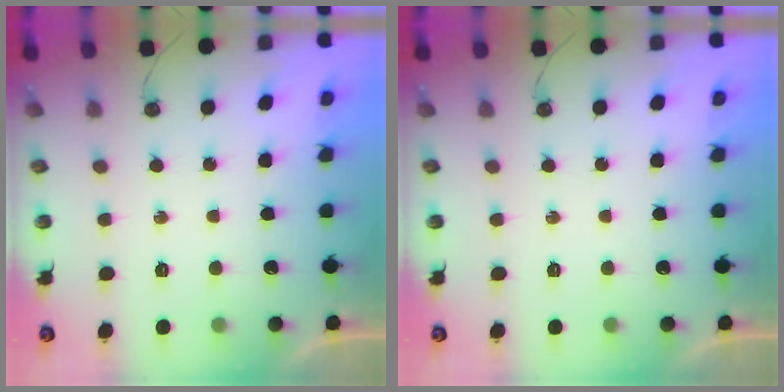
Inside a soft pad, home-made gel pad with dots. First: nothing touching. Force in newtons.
{"total": 0.0}